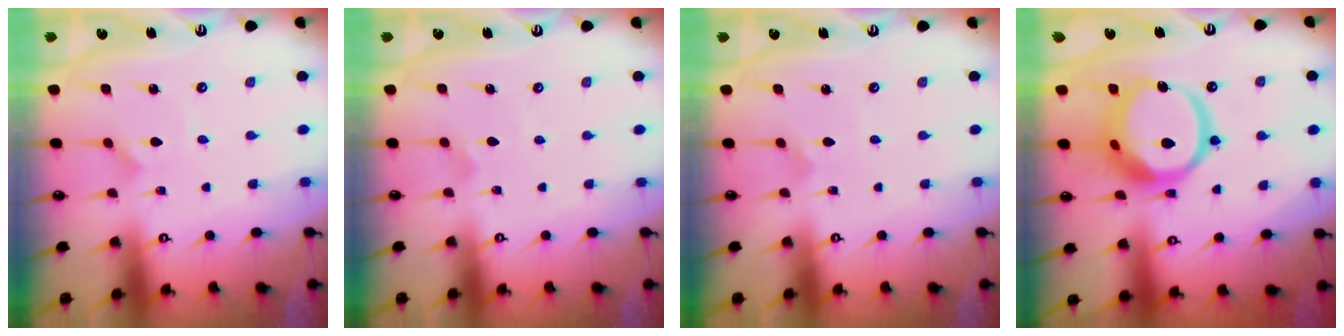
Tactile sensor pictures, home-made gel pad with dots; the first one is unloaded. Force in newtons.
{"total": 1.9, "press": 1.9, "slide": 0.1}
{"total": 0.5, "press": 0.5, "slide": 0.0}
{"total": 16.8, "press": 16.7, "slide": 1.8}